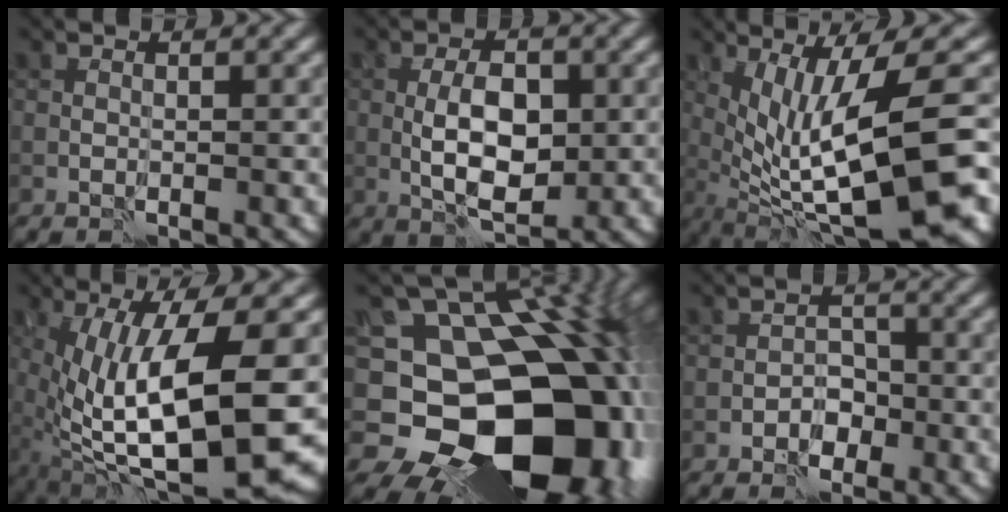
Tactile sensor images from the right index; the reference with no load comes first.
{"total": 5.3, "force": [-0.4, 2.7, 4.6], "torque": [-0.083, 0.001, -0.008]}
{"total": 12.2, "force": [-1.3, 2.8, 11.8], "torque": [-0.188, -0.009, -0.007]}
{"total": 13.8, "force": [-1.7, 4.5, 12.9], "torque": [-0.228, -0.013, -0.025]}
{"total": 18.8, "force": [-3.5, 13.9, 12.2], "torque": [-0.196, -0.014, -0.047]}
{"total": 1.8, "force": [-0.9, 1.4, 0.7], "torque": [-0.001, 0.007, -0.016]}